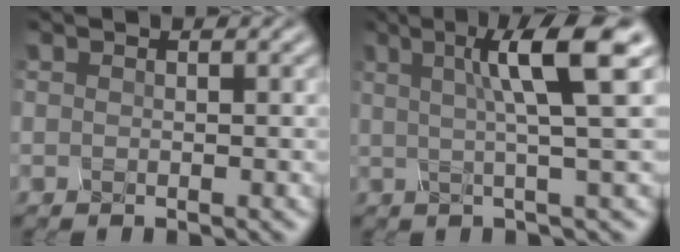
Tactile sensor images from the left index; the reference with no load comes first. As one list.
[{"total": 6.0, "force": [2.0, 0.2, 5.6], "torque": [-0.087, 0.018, 0.044]}]